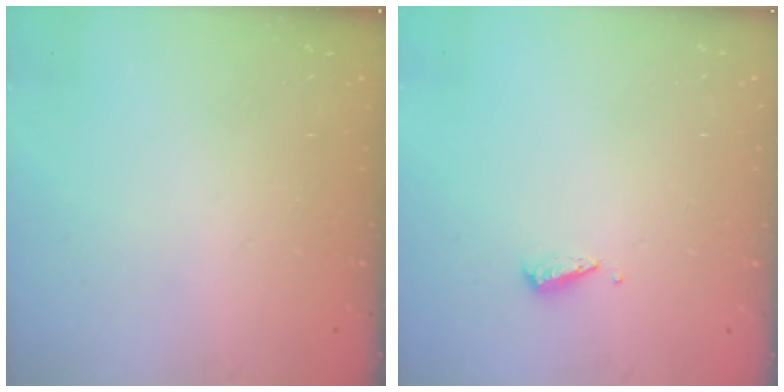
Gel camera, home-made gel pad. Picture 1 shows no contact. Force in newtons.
{"total": 2.9, "press": 2.9, "slide": 0.4}